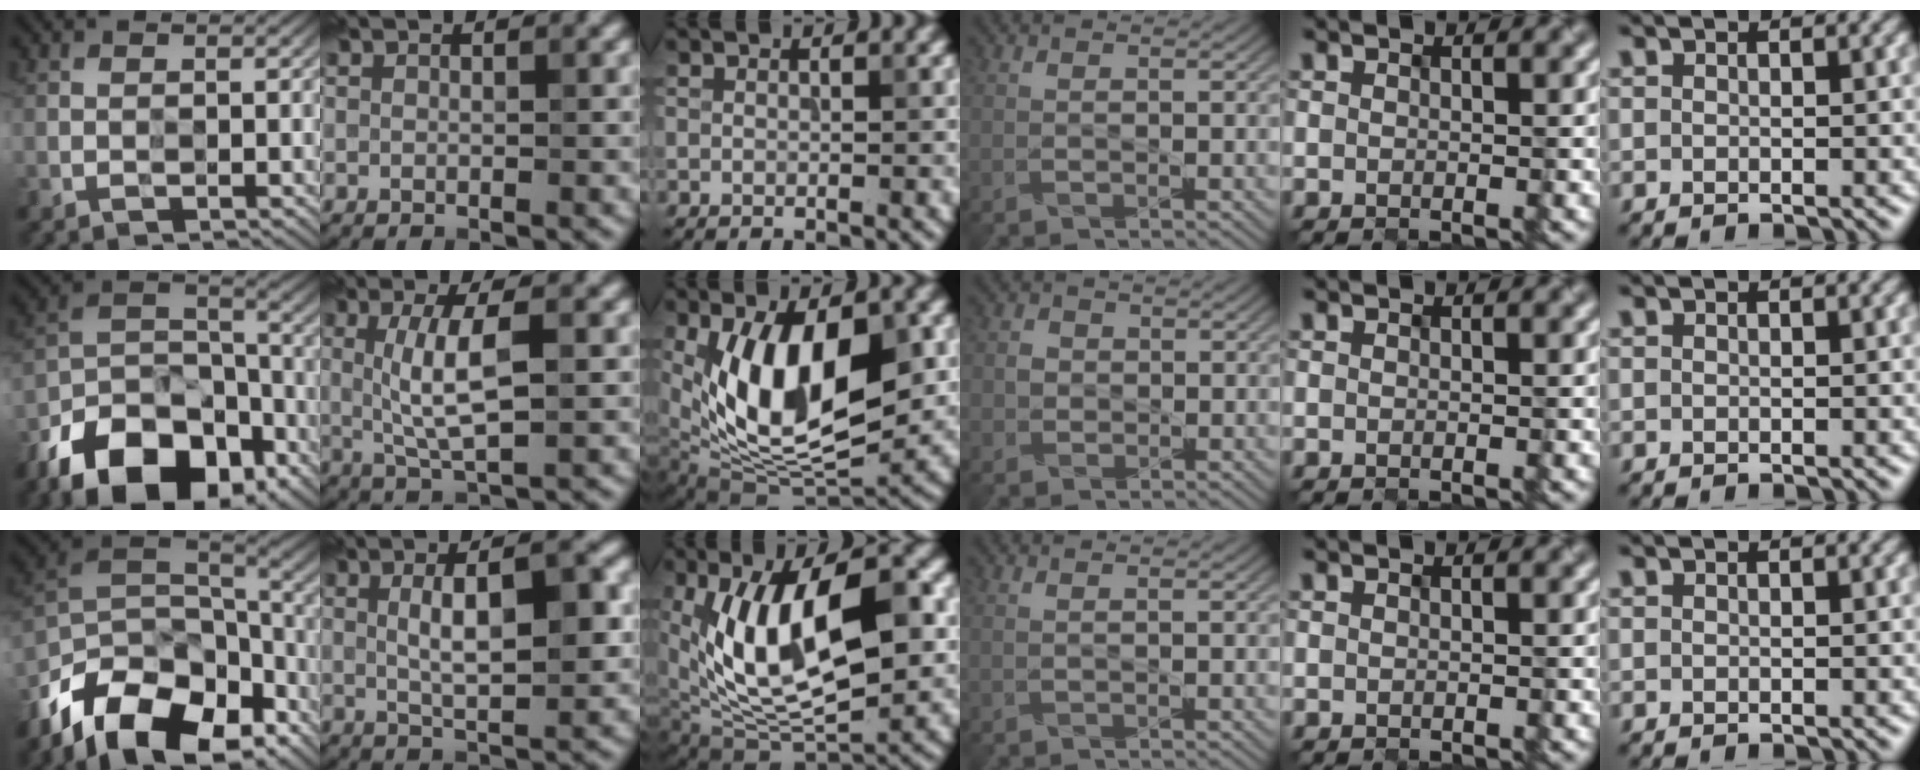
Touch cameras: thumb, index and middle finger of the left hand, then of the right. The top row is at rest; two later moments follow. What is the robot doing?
{"motion": "extract", "object": "keycard holder"}